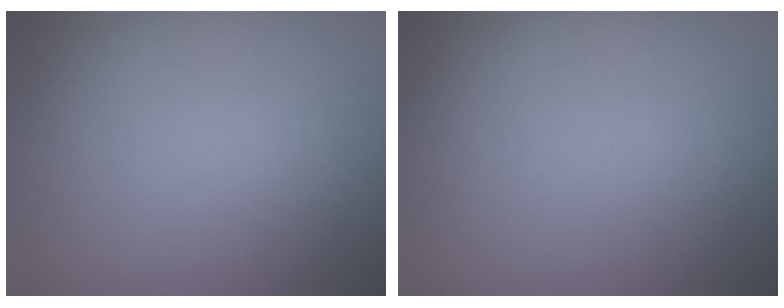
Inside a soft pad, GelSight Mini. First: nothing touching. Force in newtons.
{"total": 0.0}